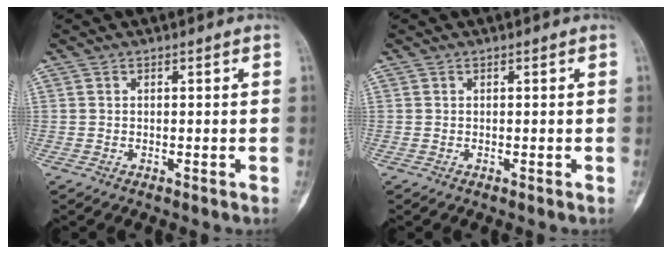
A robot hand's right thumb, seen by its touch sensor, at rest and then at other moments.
{"total": 0.0}